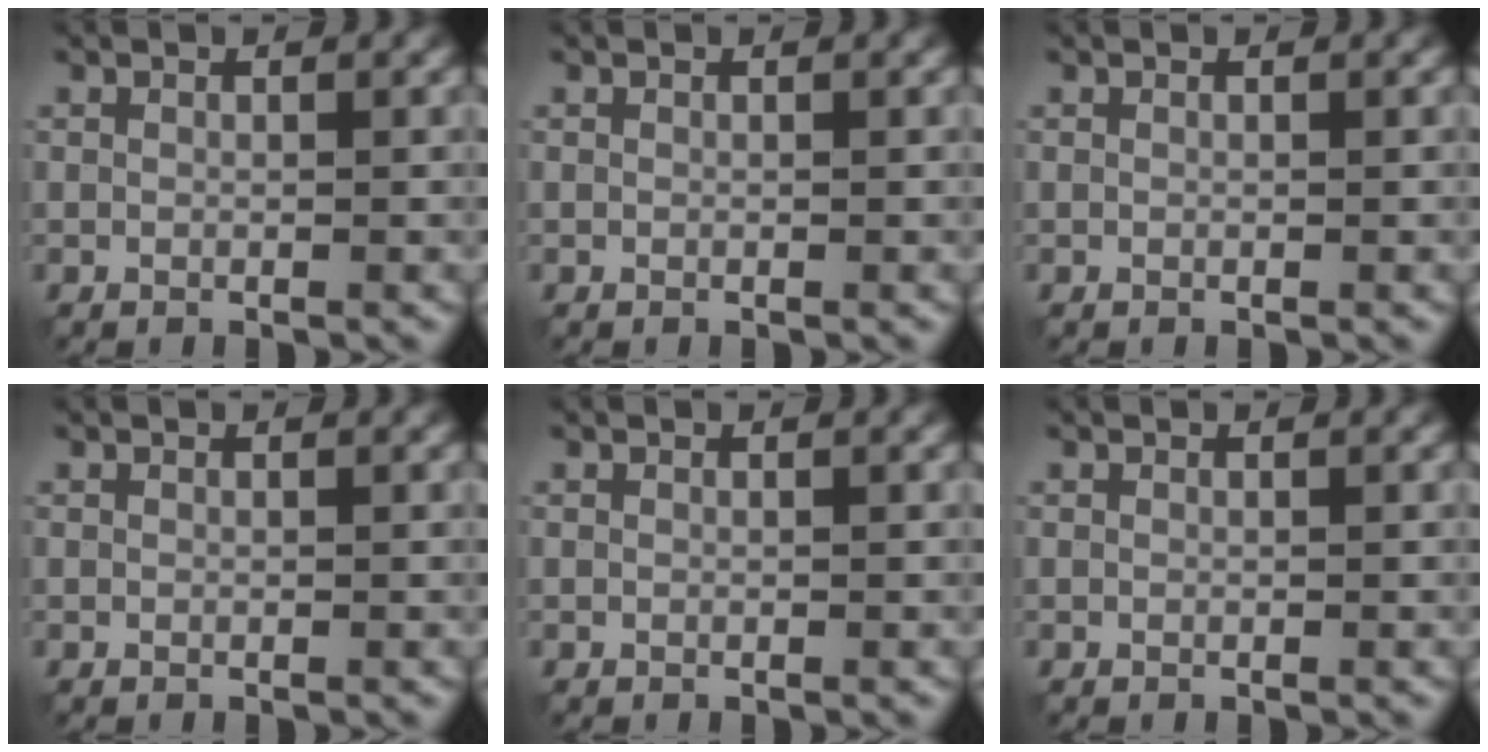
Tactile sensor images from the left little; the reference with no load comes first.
{"total": 0.0}
{"total": 0.0}
{"total": 0.0}
{"total": 0.0}
{"total": 0.0}